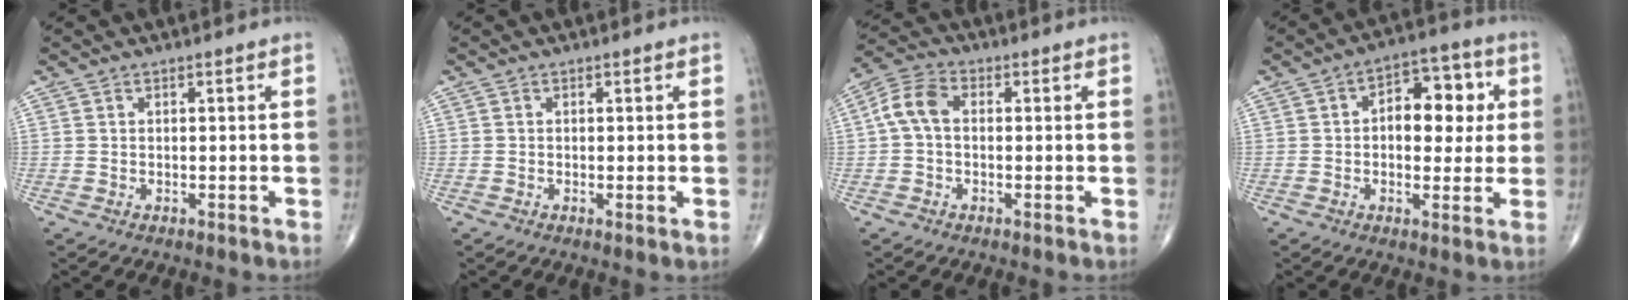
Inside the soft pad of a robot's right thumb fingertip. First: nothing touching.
{"total": 0.6, "force": [-0.1, 0.1, 0.6], "torque": [-0.017, -0.004, -0.003]}
{"total": 6.3, "force": [0.2, 4.1, 4.8], "torque": [-0.095, 0.020, -0.005]}
{"total": 11.4, "force": [1.7, 6.8, 8.9], "torque": [-0.083, 0.019, 0.019]}